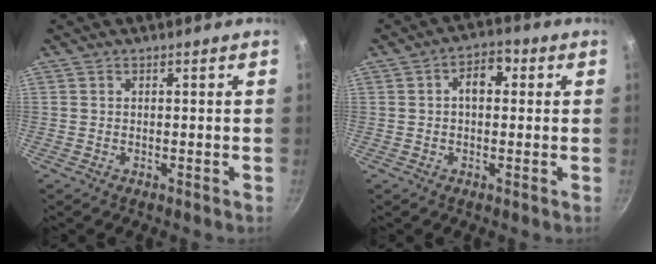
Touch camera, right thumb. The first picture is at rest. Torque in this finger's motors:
{"motor_torque": [-0.04, 0.07, 0.26, 0.58, 0.01]}